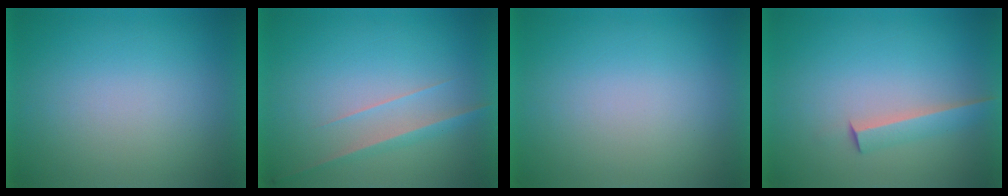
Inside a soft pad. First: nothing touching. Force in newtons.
{"total": 2.8}
{"total": 1.4}
{"total": 2.4}